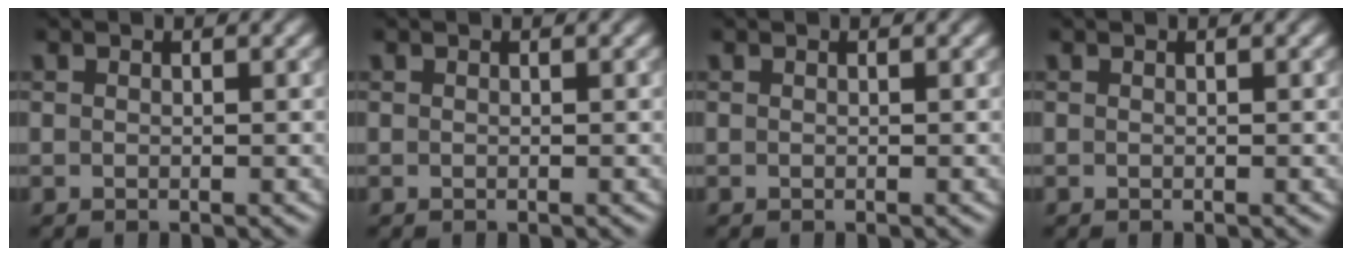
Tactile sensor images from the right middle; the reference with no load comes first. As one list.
[{"total": 0.0}, {"total": 0.0}, {"total": 0.0}]